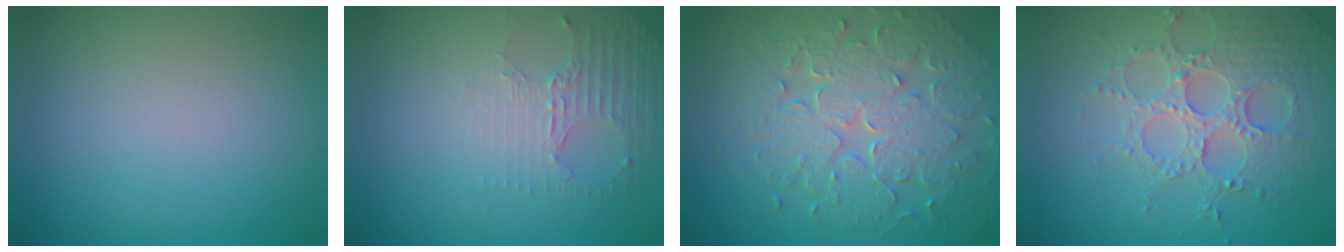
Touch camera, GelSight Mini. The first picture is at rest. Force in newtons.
{"total": 2.7, "press": 1.9, "slide": 1.9}
{"total": 8.0, "press": 5.8, "slide": 5.5}
{"total": 4.9, "press": 4.1, "slide": 2.7}